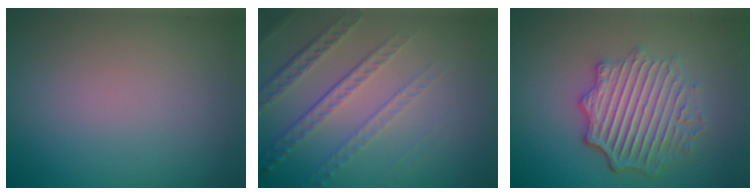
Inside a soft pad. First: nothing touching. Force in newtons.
{"total": 5.0, "press": 3.4, "slide": 3.7}
{"total": 5.9, "press": 4.4, "slide": 3.9}